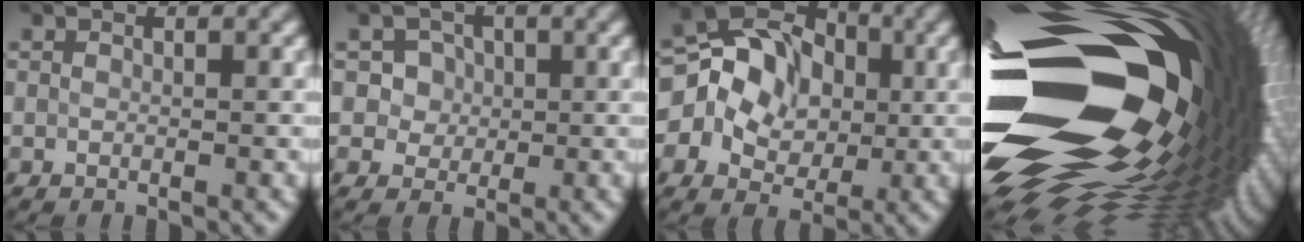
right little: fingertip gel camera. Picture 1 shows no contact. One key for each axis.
{"total": 3.5, "fx": 1.2, "fy": 3.1, "fz": 1.2, "tx": -0.015, "ty": 0.004, "tz": 0.021}
{"total": 12.6, "fx": 1.4, "fy": 10.2, "fz": 7.2, "tx": -0.134, "ty": 0.039, "tz": -0.002}
{"total": 22.5, "fx": -1.4, "fy": 12.4, "fz": 18.8, "tx": -0.330, "ty": -0.033, "tz": -0.040}